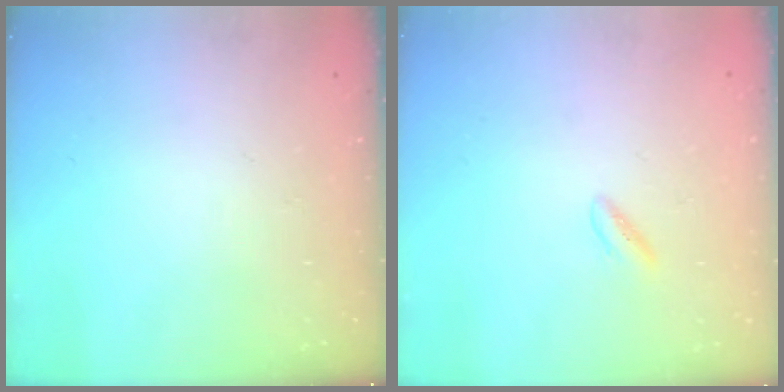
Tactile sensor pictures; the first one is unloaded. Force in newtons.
{"total": 1.3, "press": 1.1, "slide": 0.7}